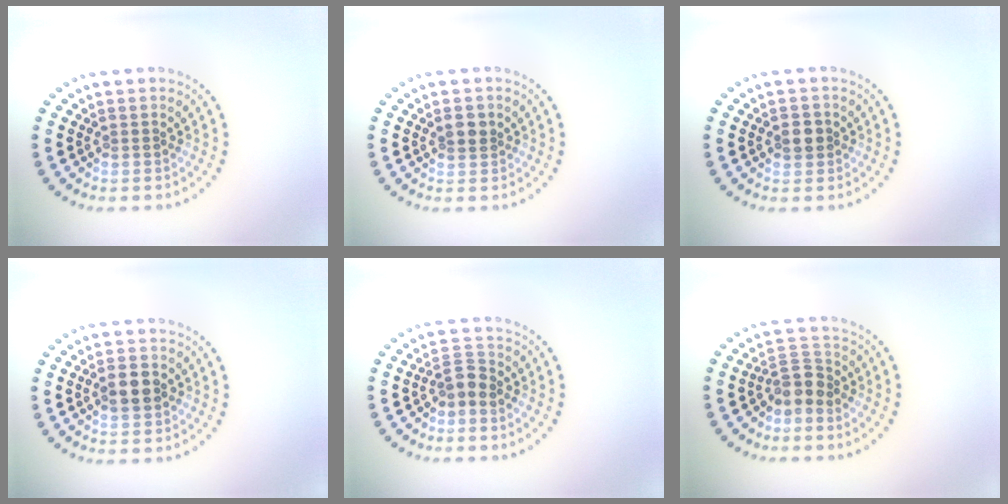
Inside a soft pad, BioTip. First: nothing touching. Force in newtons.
{"total": 1.7, "press": 1.6, "slide": 0.6}
{"total": 1.8, "press": 1.8, "slide": 0.4}
{"total": 2.7, "press": 2.7, "slide": 0.0}
{"total": 2.0, "press": 1.6, "slide": 1.2}
{"total": 2.7, "press": 2.2, "slide": 1.6}